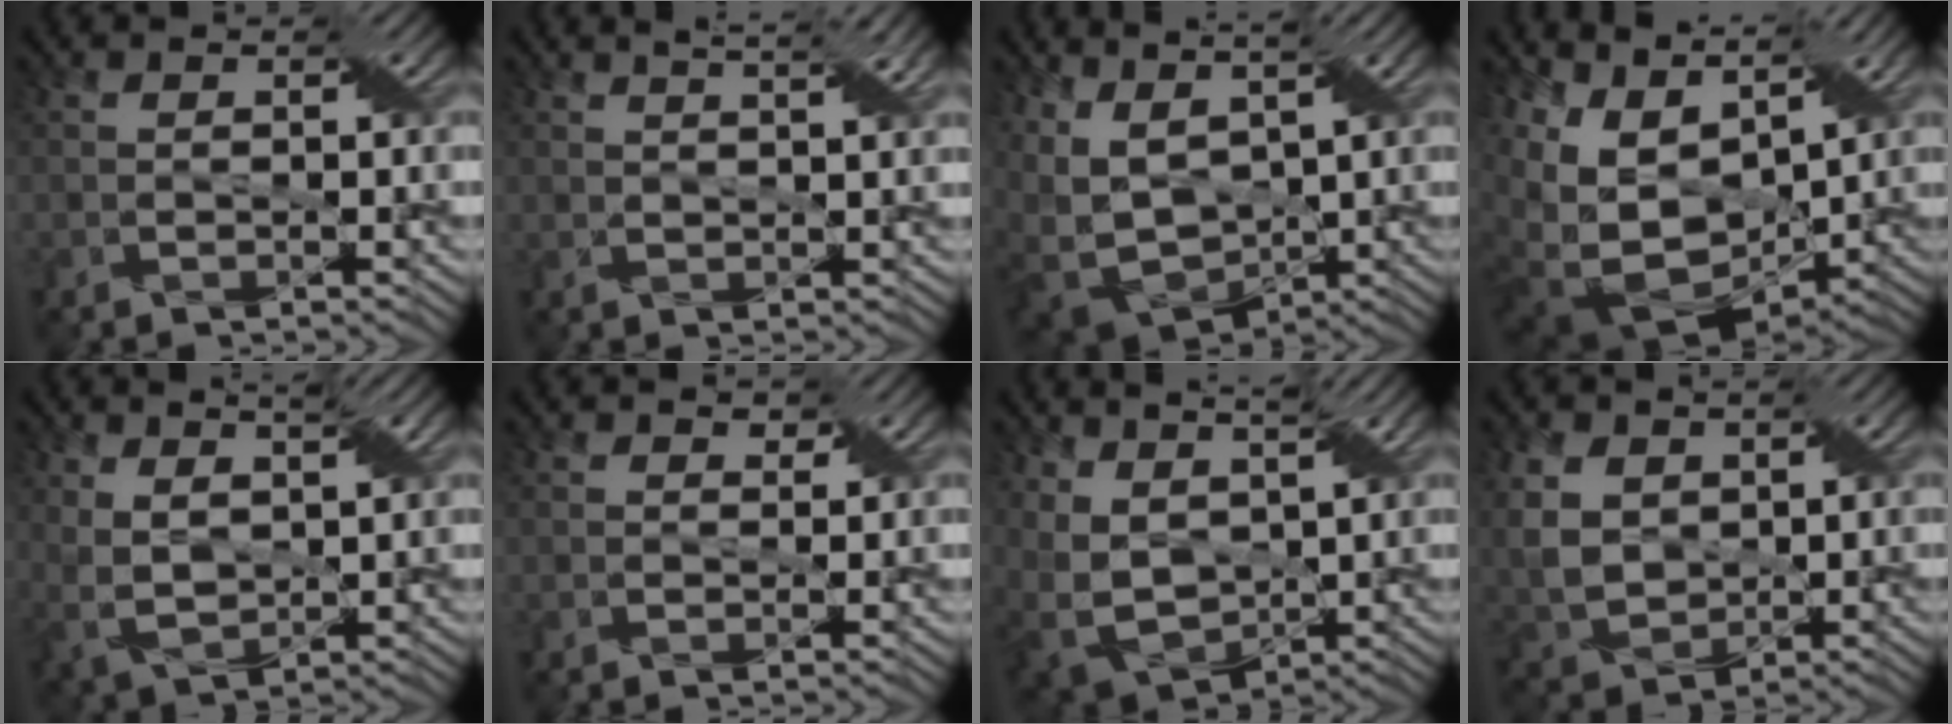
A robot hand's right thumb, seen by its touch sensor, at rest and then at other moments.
{"total": 4.0, "force": [2.7, 0.8, 2.8], "torque": [-0.040, 0.010, 0.027]}
{"total": 9.8, "force": [1.4, 5.8, 7.8], "torque": [-0.211, -0.005, 0.041]}
{"total": 16.3, "force": [1.8, 11.2, 11.7], "torque": [-0.264, -0.007, 0.068]}
{"total": 6.2, "force": [2.7, 3.2, 4.7], "torque": [-0.117, -0.003, 0.050]}
{"total": 1.0, "force": [0.8, 0.6, 0.3], "torque": [-0.007, -0.001, 0.014]}
{"total": 9.3, "force": [3.4, 5.8, 6.4], "torque": [-0.176, -0.007, 0.069]}
{"total": 8.0, "force": [2.3, 5.9, 4.9], "torque": [-0.146, 0.002, 0.049]}